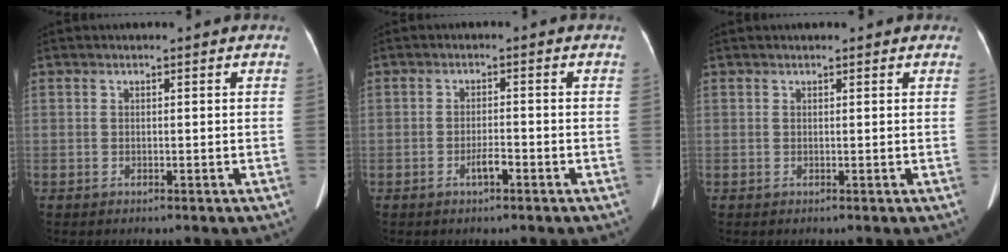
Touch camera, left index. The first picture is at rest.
{"total": 2.2, "force": [-1.5, 0.4, 1.6], "torque": [-0.031, -0.002, -0.025]}
{"total": 2.4, "force": [1.9, 1.0, 1.2], "torque": [-0.009, 0.021, 0.017]}